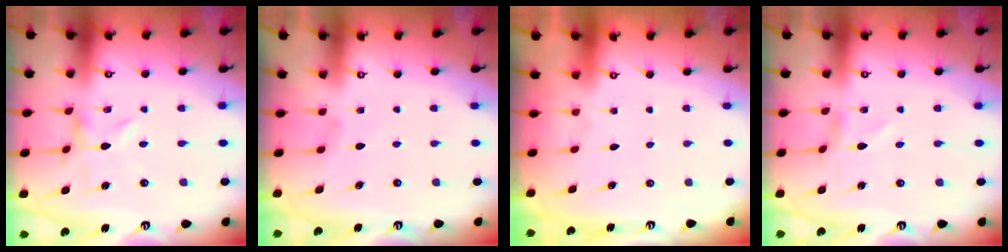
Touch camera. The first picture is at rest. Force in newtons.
{"total": 0.0}
{"total": 1.6, "press": 1.6, "slide": 0.2}
{"total": 1.2, "press": 1.1, "slide": 0.1}